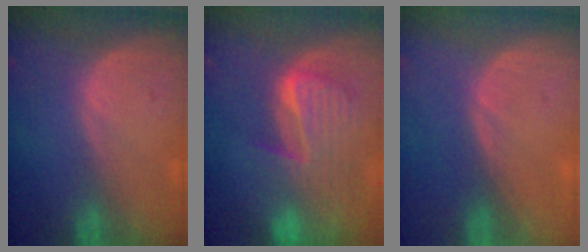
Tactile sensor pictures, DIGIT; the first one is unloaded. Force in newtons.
{"total": 9.9, "press": 8.6, "slide": 5.0}
{"total": 0.6, "press": 0.4, "slide": 0.4}